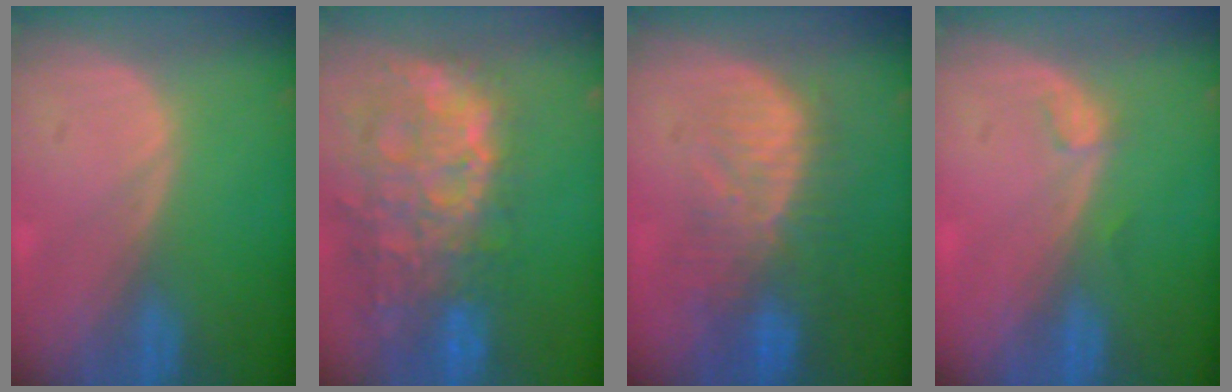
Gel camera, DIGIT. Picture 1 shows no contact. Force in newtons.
{"total": 14.0, "press": 11.4, "slide": 8.2}
{"total": 10.1, "press": 8.8, "slide": 5.0}
{"total": 1.1, "press": 1.1, "slide": 0.2}